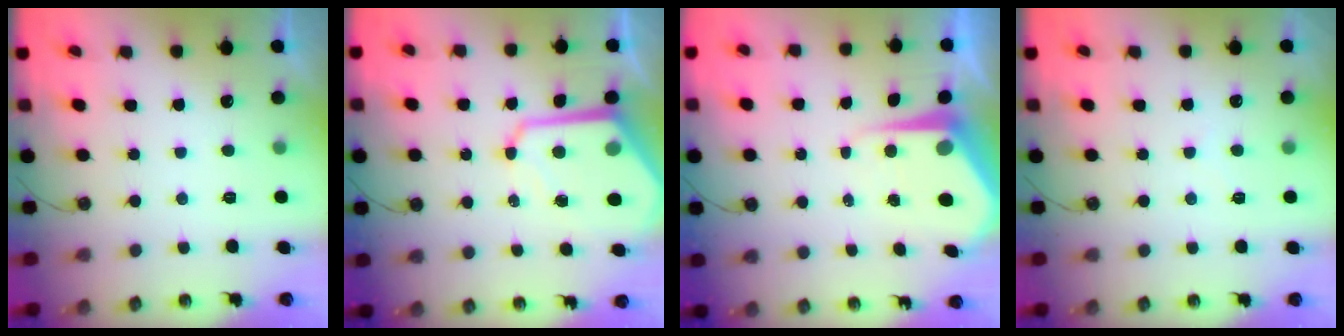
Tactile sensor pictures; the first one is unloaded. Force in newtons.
{"total": 11.9, "press": 11.8, "slide": 1.1}
{"total": 7.7, "press": 7.6, "slide": 0.6}
{"total": 2.9, "press": 2.9, "slide": 0.4}